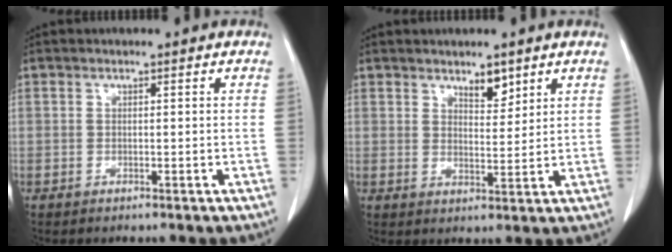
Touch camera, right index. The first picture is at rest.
{"total": 4.0, "force": [2.7, 1.7, 2.3], "torque": [-0.037, -0.005, 0.050]}